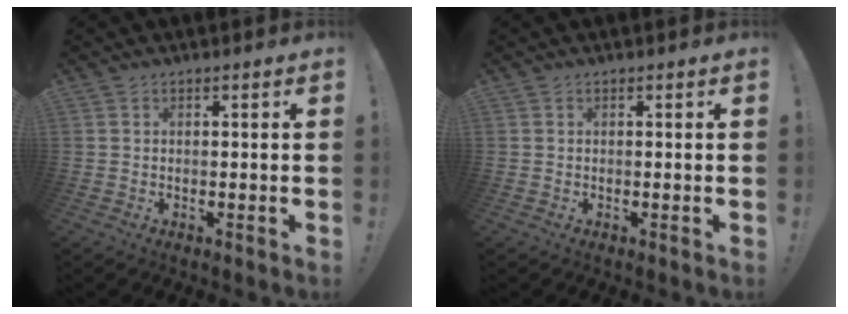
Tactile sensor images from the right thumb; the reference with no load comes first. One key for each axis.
{"total": 0.0}